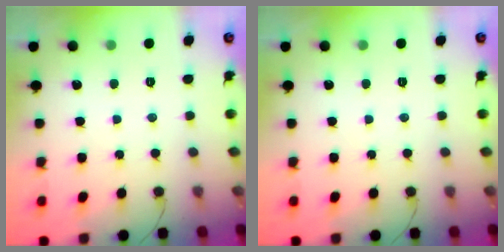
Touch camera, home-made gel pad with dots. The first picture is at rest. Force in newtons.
{"total": 0.0}